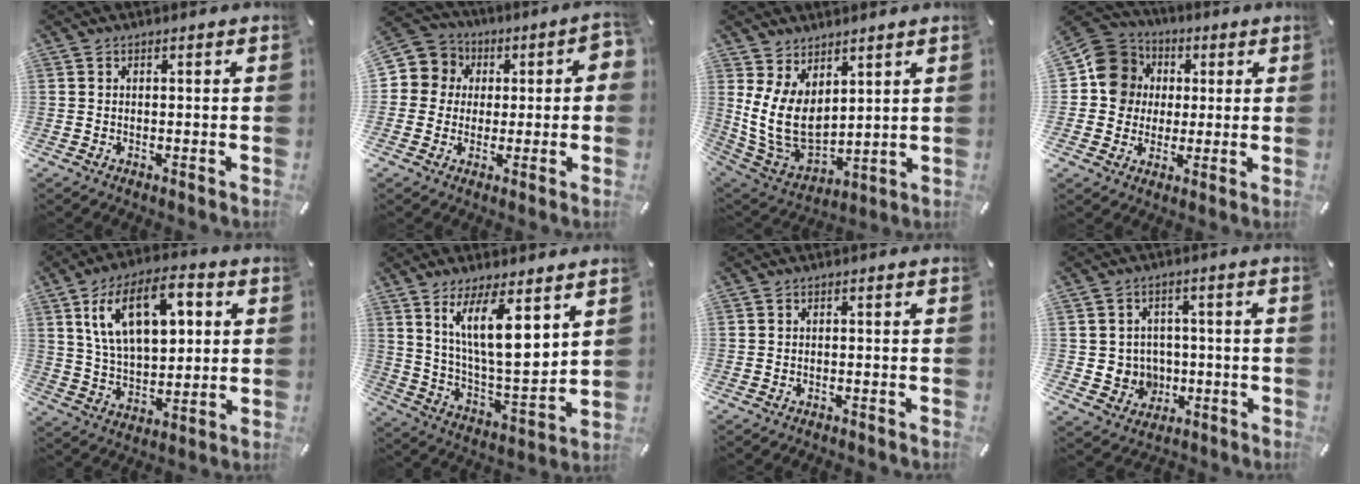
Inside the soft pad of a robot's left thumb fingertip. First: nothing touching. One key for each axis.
{"total": 7.9, "fx": -0.1, "fy": 7.7, "fz": 1.8, "tx": -0.032, "ty": 0.005, "tz": -0.004}
{"total": 11.4, "fx": 2.6, "fy": 8.0, "fz": 7.8, "tx": -0.179, "ty": -0.028, "tz": 0.058}
{"total": 11.1, "fx": 1.4, "fy": 10.7, "fz": 2.8, "tx": -0.043, "ty": 0.001, "tz": 0.032}
{"total": 17.2, "fx": 6.7, "fy": 9.5, "fz": 12.7, "tx": -0.227, "ty": -0.003, "tz": 0.113}
{"total": 14.8, "fx": 8.8, "fy": 4.5, "fz": 11.1, "tx": -0.208, "ty": -0.043, "tz": 0.149}
{"total": 1.1, "fx": -1.1, "fy": 0.3, "fz": 0.3, "tx": -0.006, "ty": 0.002, "tz": -0.021}
{"total": 6.9, "fx": -0.3, "fy": 6.9, "fz": 0.8, "tx": -0.024, "ty": -0.003, "tz": 0.002}